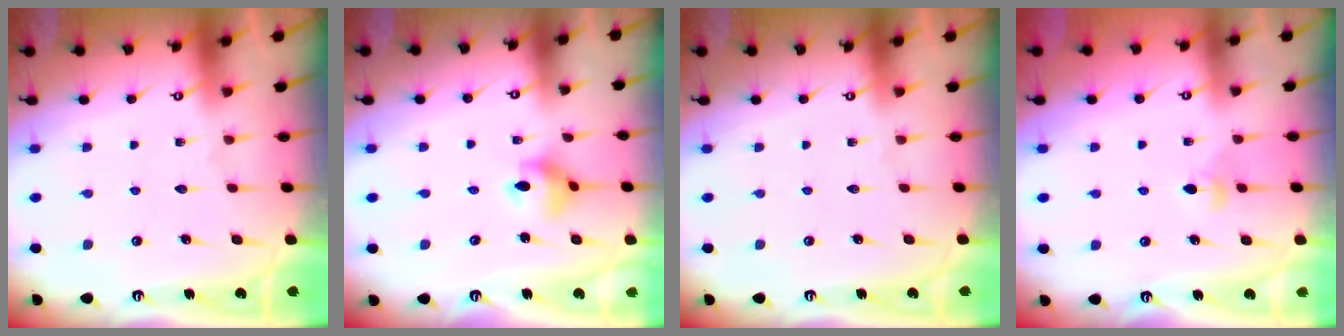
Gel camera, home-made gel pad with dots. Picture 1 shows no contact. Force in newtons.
{"total": 5.7, "press": 5.7, "slide": 0.1}
{"total": 0.0}
{"total": 2.8, "press": 2.7, "slide": 0.4}